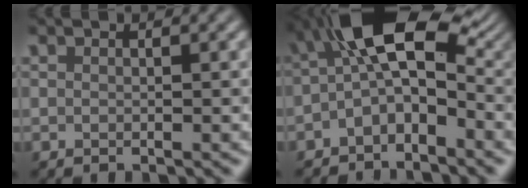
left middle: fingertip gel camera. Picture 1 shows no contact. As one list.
[{"total": 8.1, "force": [-0.4, 4.1, 6.9], "torque": [-0.114, 0.021, -0.025]}]